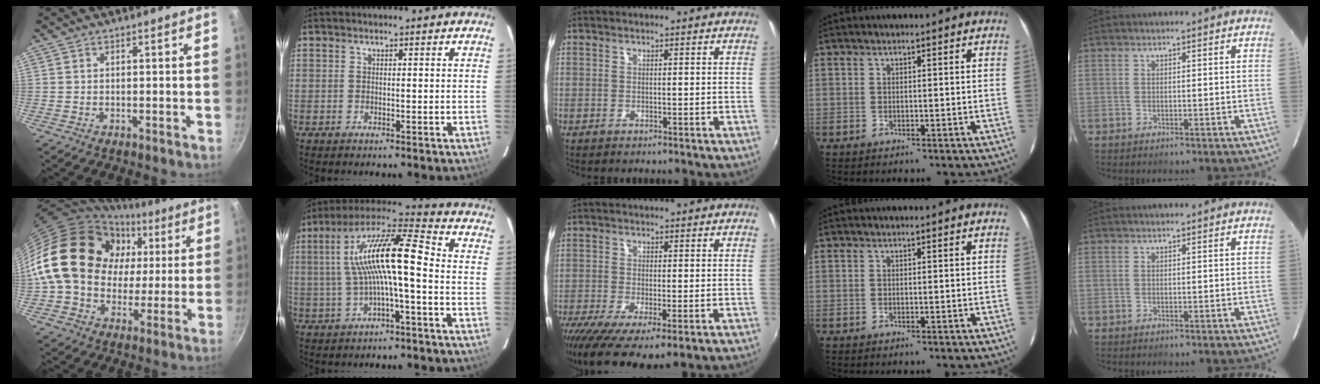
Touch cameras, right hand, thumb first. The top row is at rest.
{"thumb": {"total": 24.2, "force": [4.1, 19.5, 13.8], "torque": [-0.231, 0.031, 0.075]}, "index": {"total": 14.3, "force": [-0.3, 2.5, 14.1], "torque": [-0.263, 0.029, -0.008]}, "middle": {"total": 10.5, "force": [-5.2, 2.9, 8.6], "torque": [-0.176, -0.047, -0.087]}}